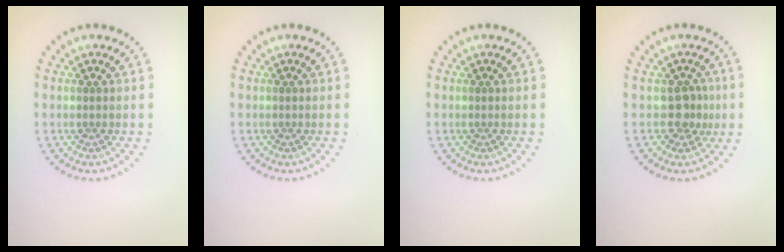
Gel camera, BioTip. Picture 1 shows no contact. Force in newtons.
{"total": 0.0}
{"total": 0.0}
{"total": 1.9, "press": 1.6, "slide": 1.1}